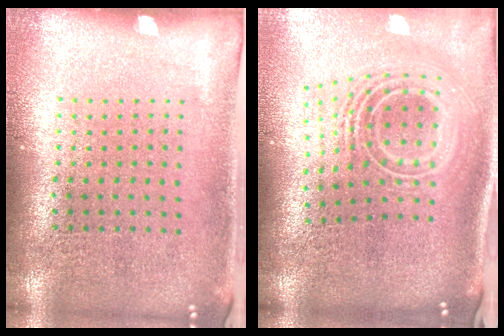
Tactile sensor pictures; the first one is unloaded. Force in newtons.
{"total": 2.8, "press": 1.9, "slide": 2.1}